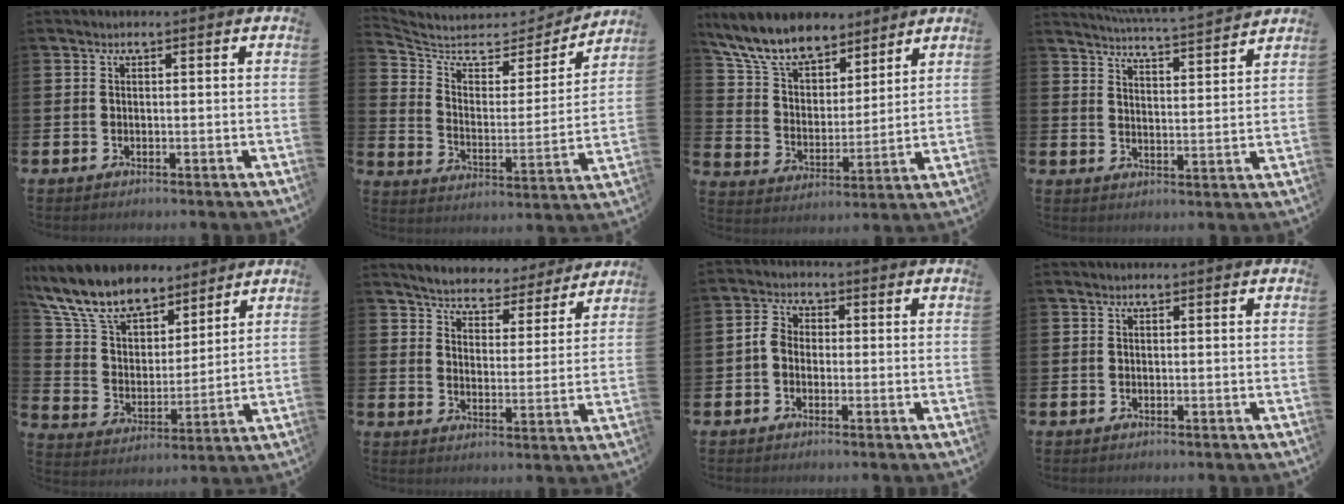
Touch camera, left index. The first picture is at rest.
{"total": 6.2, "force": [5.5, 2.4, 1.4], "torque": [-0.057, -0.053, 0.085]}
{"total": 9.8, "force": [8.7, 3.4, 2.8], "torque": [-0.106, -0.046, 0.161]}
{"total": 5.6, "force": [5.6, -0.5, 0.8], "torque": [-0.033, -0.042, 0.096]}
{"total": 11.3, "force": [9.8, 4.1, 3.6], "torque": [-0.127, -0.052, 0.182]}
{"total": 5.5, "force": [5.4, 1.0, 0.1], "torque": [-0.025, -0.047, 0.092]}
{"total": 3.0, "force": [-0.4, 2.3, 1.9], "torque": [-0.035, 0.012, -0.009]}
{"total": 0.0}